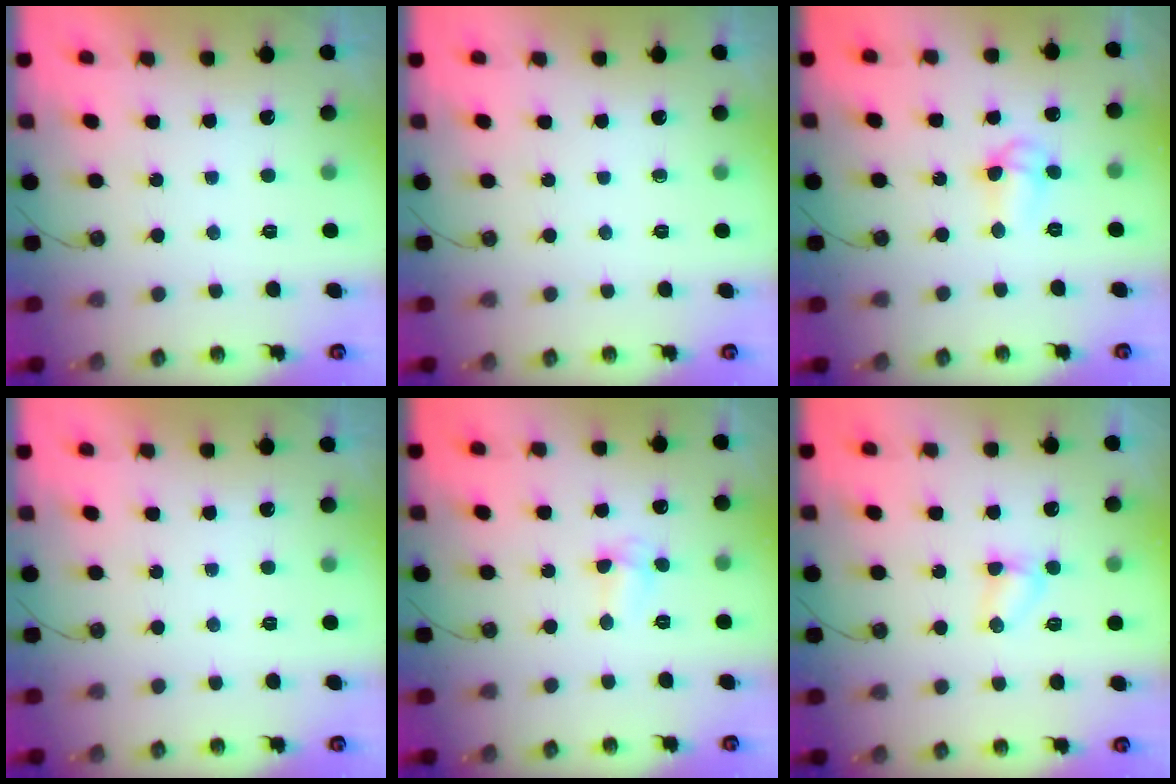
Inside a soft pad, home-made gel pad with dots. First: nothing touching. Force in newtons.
{"total": 0.0}
{"total": 7.0, "press": 6.0, "slide": 3.6}
{"total": 0.0}
{"total": 3.3, "press": 3.3, "slide": 0.6}
{"total": 3.2, "press": 3.1, "slide": 0.3}